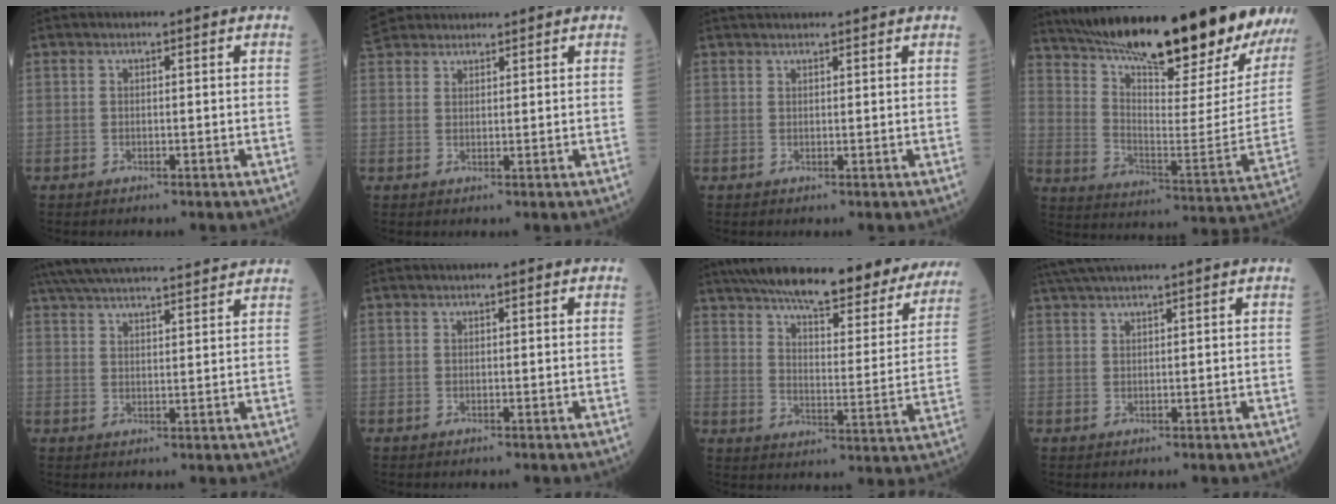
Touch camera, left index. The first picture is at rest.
{"total": 6.4, "force": [5.8, 2.4, 1.5], "torque": [-0.031, 0.033, 0.109]}
{"total": 4.6, "force": [4.3, 0.1, 1.6], "torque": [-0.019, 0.034, 0.059]}
{"total": 31.7, "force": [26.5, 3.7, 17.1], "torque": [-0.275, -0.081, 0.367]}
{"total": 20.8, "force": [19.0, 1.8, 8.1], "torque": [-0.146, 0.037, 0.275]}
{"total": 0.7, "force": [0.2, 0.2, 0.6], "torque": [-0.010, 0.010, 0.001]}
{"total": 30.8, "force": [26.6, 6.2, 14.1], "torque": [-0.225, -0.043, 0.336]}
{"total": 5.1, "force": [4.3, -0.8, 2.6], "torque": [-0.047, 0.030, 0.083]}